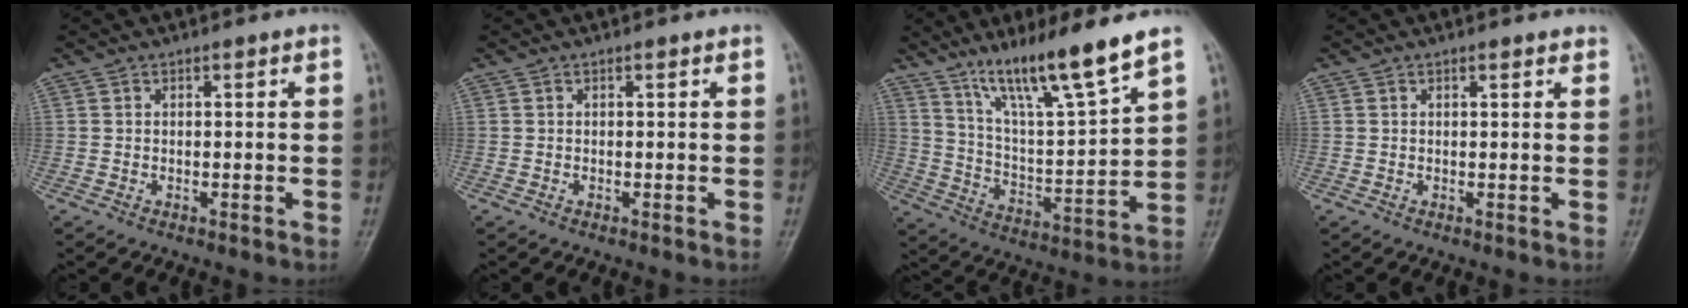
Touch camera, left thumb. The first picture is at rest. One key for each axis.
{"total": 0.0}
{"total": 15.4, "fx": 11.1, "fy": 1.0, "fz": 10.7, "tx": -0.179, "ty": -0.064, "tz": 0.204}
{"total": 1.3, "fx": 1.0, "fy": 0.4, "fz": 0.6, "tx": -0.005, "ty": -0.002, "tz": 0.011}